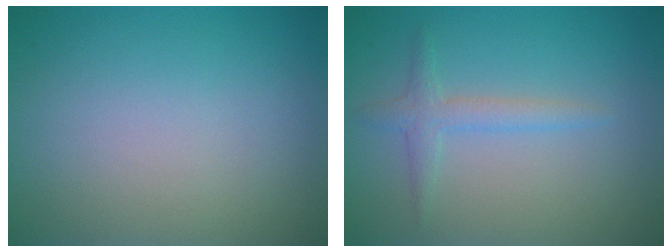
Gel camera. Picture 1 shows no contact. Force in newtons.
{"total": 1.8, "press": 1.8, "slide": 0.0}